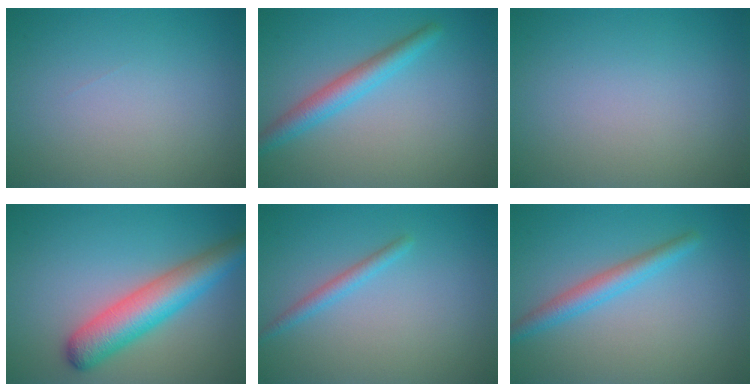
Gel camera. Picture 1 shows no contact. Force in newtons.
{"total": 3.1, "press": 3.1, "slide": 0.1}
{"total": 0.0}
{"total": 6.3, "press": 6.3, "slide": 0.2}
{"total": 1.5, "press": 1.5, "slide": 0.1}
{"total": 2.7, "press": 2.7, "slide": 0.1}